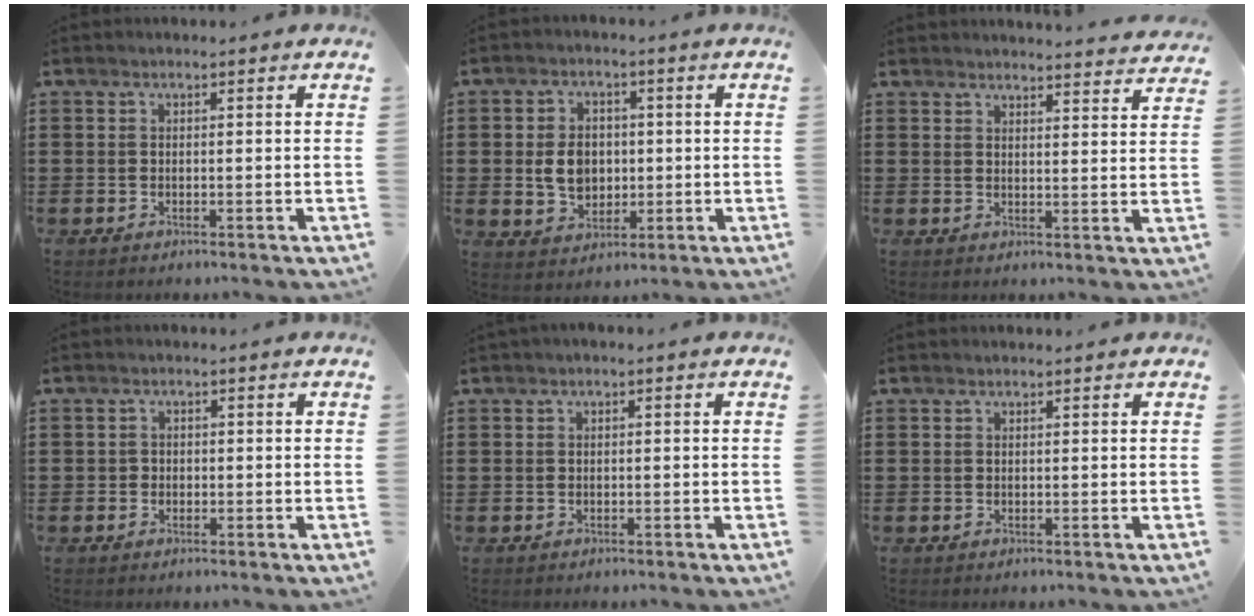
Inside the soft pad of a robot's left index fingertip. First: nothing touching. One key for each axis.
{"total": 5.9, "fx": -0.1, "fy": 4.6, "fz": 3.7, "tx": -0.072, "ty": 0.003, "tz": -0.008}
{"total": 3.1, "fx": 3.1, "fy": -0.4, "fz": 0.0, "tx": -0.004, "ty": -0.019, "tz": 0.055}
{"total": 1.1, "fx": -0.2, "fy": 1.1, "fz": 0.2, "tx": -0.007, "ty": 0.005, "tz": -0.007}
{"total": 0.6, "fx": -0.4, "fy": 0.2, "fz": 0.5, "tx": -0.009, "ty": -0.002, "tz": -0.007}
{"total": 0.0}